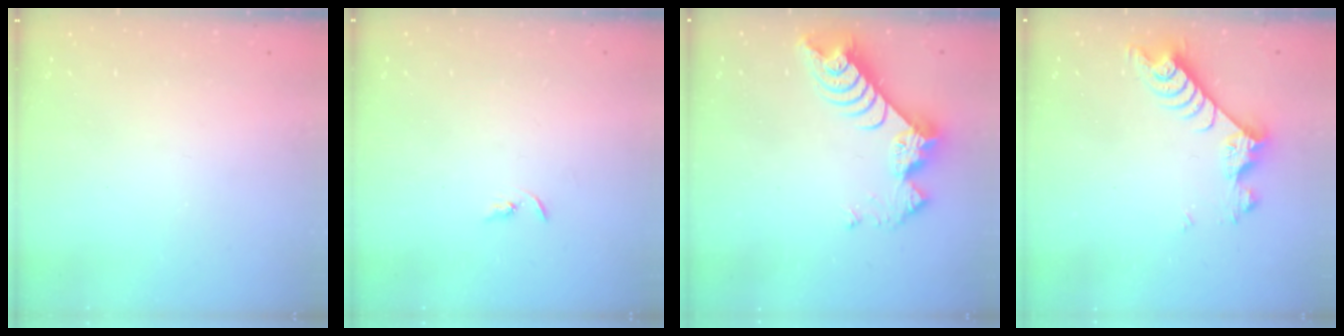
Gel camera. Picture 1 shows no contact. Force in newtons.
{"total": 2.2, "press": 2.2, "slide": 0.2}
{"total": 9.3, "press": 9.3, "slide": 0.8}
{"total": 7.0, "press": 7.0, "slide": 0.5}